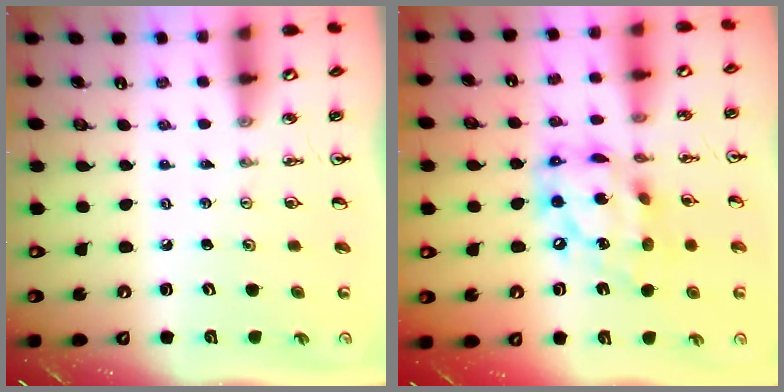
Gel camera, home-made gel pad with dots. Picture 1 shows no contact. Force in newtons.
{"total": 16.6, "press": 16.5, "slide": 1.2}